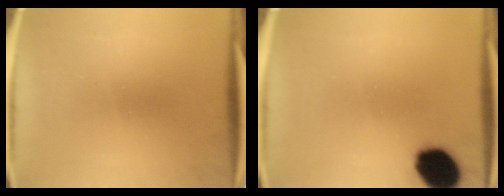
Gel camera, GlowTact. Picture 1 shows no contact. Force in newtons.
{"total": 12.0}